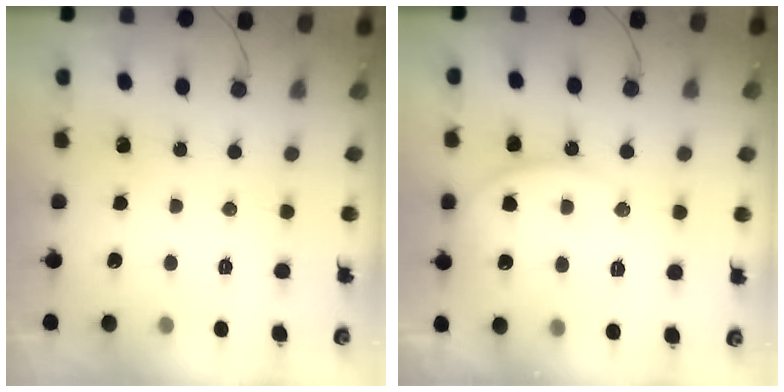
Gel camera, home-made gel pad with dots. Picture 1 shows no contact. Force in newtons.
{"total": 13.2, "press": 13.0, "slide": 1.8}